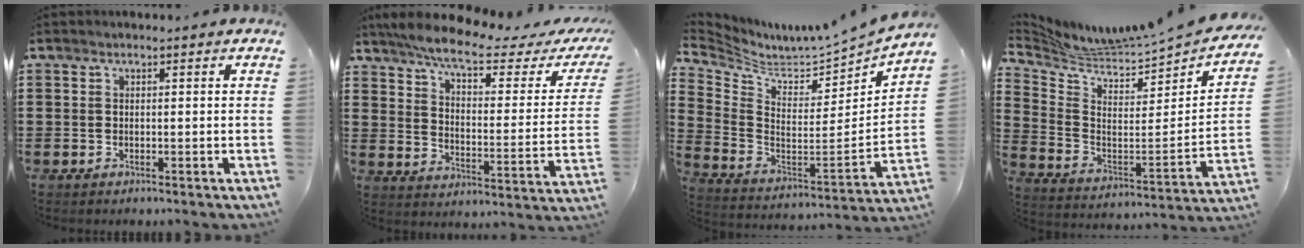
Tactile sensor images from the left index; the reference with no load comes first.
{"total": 6.9, "force": [5.4, 0.6, 4.2], "torque": [-0.107, -0.028, 0.088]}
{"total": 4.5, "force": [4.4, 0.7, 1.0], "torque": [-0.053, -0.055, 0.070]}
{"total": 3.8, "force": [3.7, -0.2, 1.1], "torque": [-0.050, -0.056, 0.055]}